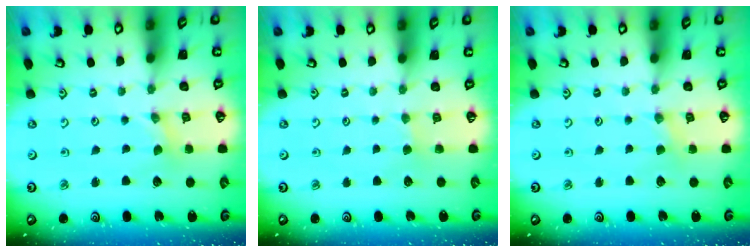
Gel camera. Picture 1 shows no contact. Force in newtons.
{"total": 2.0, "press": 2.0, "slide": 0.5}
{"total": 1.8, "press": 1.7, "slide": 0.4}